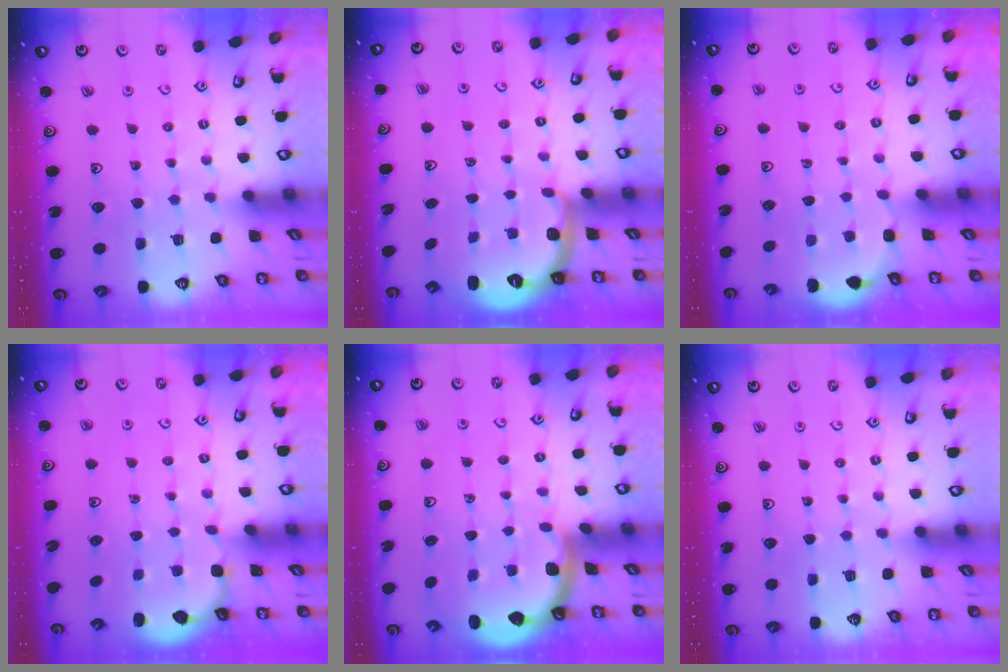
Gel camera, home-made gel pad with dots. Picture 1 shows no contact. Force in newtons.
{"total": 2.7, "press": 1.7, "slide": 2.1}
{"total": 2.4, "press": 2.1, "slide": 1.1}
{"total": 2.1, "press": 1.4, "slide": 1.5}
{"total": 1.2, "press": 1.2, "slide": 0.1}
{"total": 0.0}